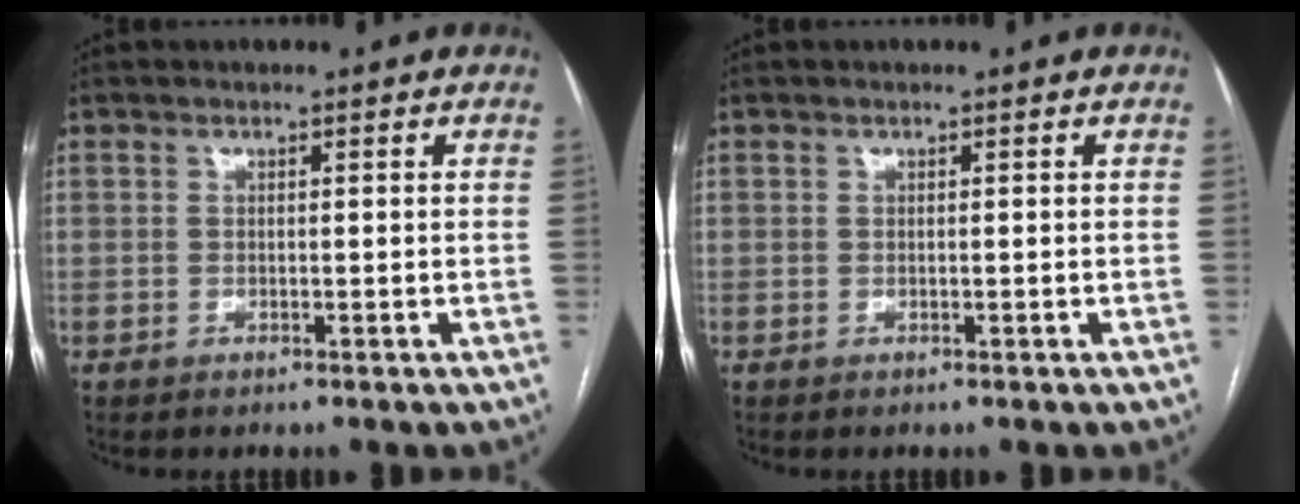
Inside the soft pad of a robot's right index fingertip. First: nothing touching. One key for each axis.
{"total": 0.0}